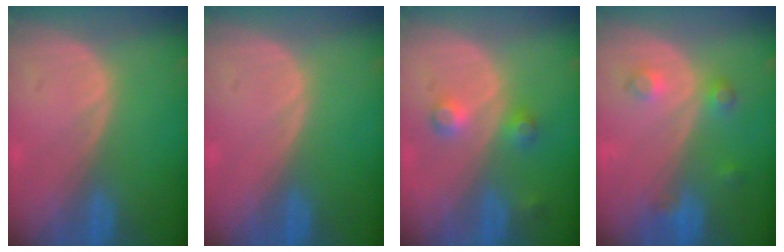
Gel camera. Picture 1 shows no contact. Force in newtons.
{"total": 0.0}
{"total": 3.6, "press": 3.4, "slide": 1.1}
{"total": 3.5, "press": 3.2, "slide": 1.3}